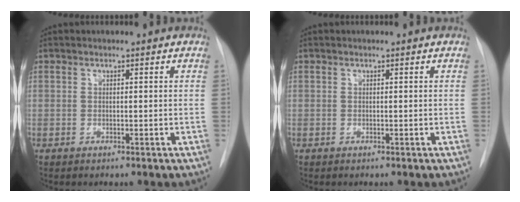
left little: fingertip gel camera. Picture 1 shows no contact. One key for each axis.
{"total": 0.0}